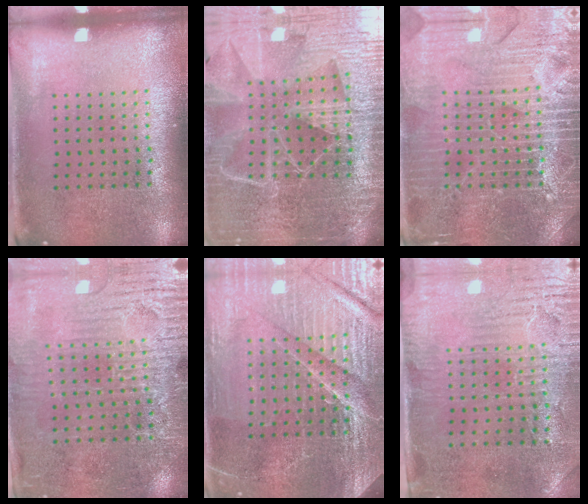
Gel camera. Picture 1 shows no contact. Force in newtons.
{"total": 6.3, "press": 5.5, "slide": 3.1}
{"total": 5.1, "press": 5.0, "slide": 0.6}
{"total": 3.5, "press": 3.4, "slide": 0.8}
{"total": 5.4, "press": 5.0, "slide": 2.0}
{"total": 3.3, "press": 2.7, "slide": 1.8}